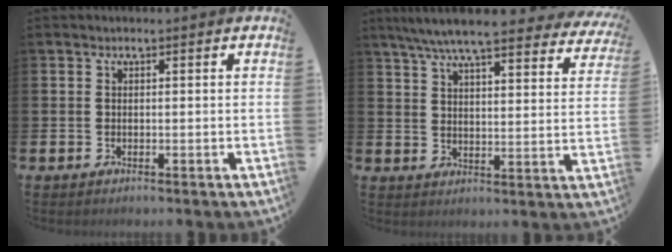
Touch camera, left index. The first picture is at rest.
{"total": 7.8, "force": [7.0, 0.9, 3.2], "torque": [-0.084, -0.036, 0.122]}